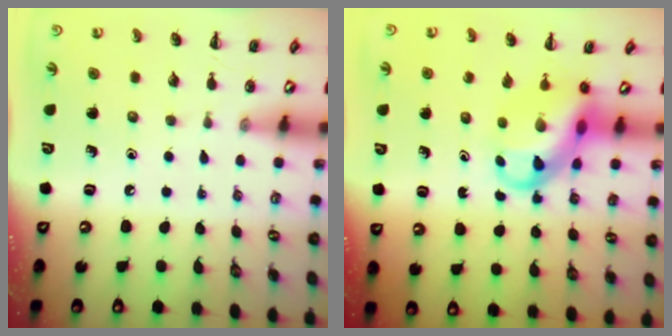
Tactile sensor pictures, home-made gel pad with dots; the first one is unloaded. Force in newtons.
{"total": 9.9, "press": 9.5, "slide": 2.8}